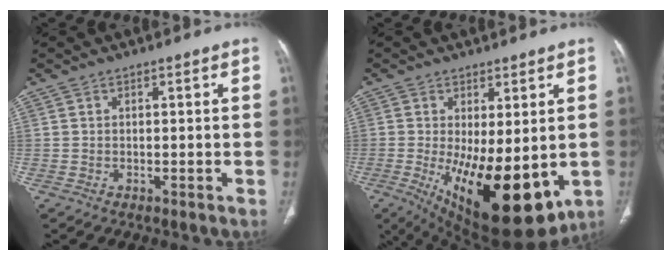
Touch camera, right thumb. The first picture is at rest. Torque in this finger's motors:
{"motor_torque": [1.40, 3.25, 0.53, -0.16, 0.57]}